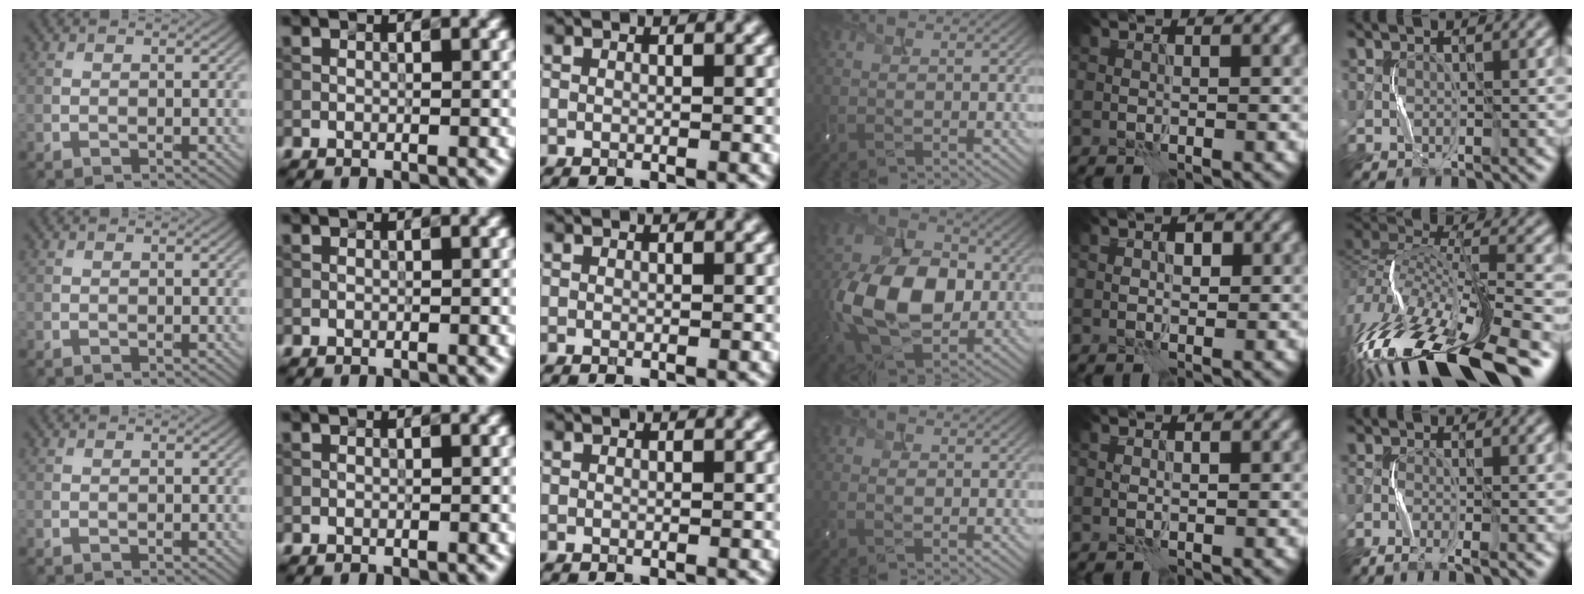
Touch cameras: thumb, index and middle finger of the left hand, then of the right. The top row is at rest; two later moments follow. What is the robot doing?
{"motion": "shake", "object": "handbell"}